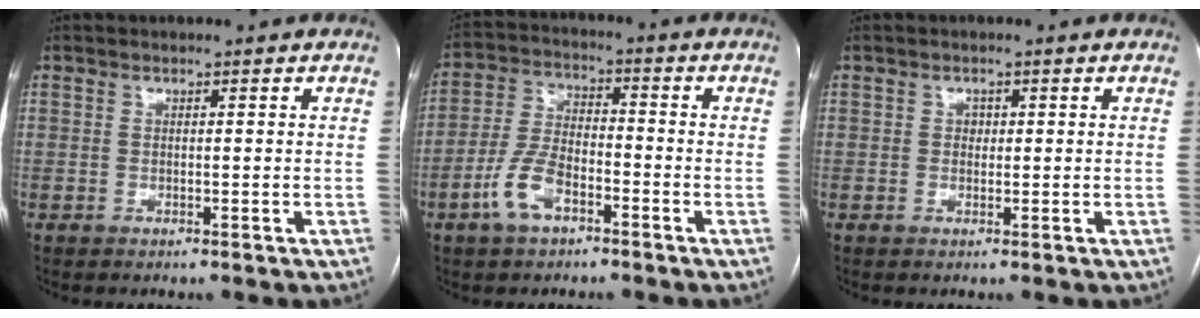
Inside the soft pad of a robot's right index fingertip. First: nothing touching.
{"total": 8.0, "force": [-4.1, 3.7, 5.8], "torque": [-0.135, 0.009, -0.080]}
{"total": 1.3, "force": [0.1, 1.1, 0.8], "torque": [-0.010, 0.005, 0.001]}